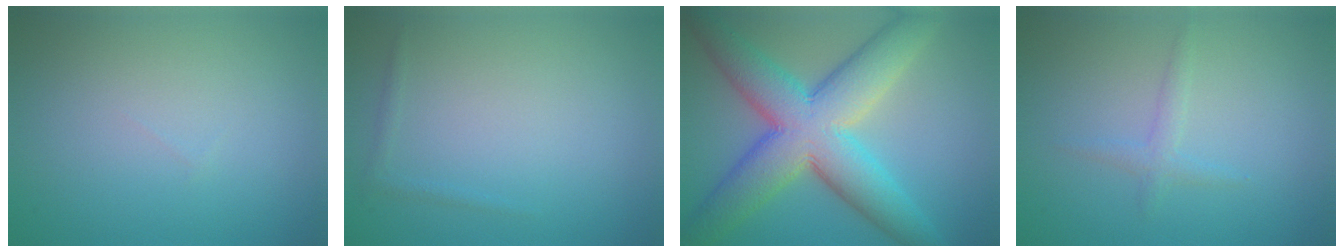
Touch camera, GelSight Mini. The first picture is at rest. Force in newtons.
{"total": 0.6, "press": 0.6, "slide": 0.1}
{"total": 11.0, "press": 11.0, "slide": 0.5}
{"total": 1.3, "press": 1.3, "slide": 0.1}